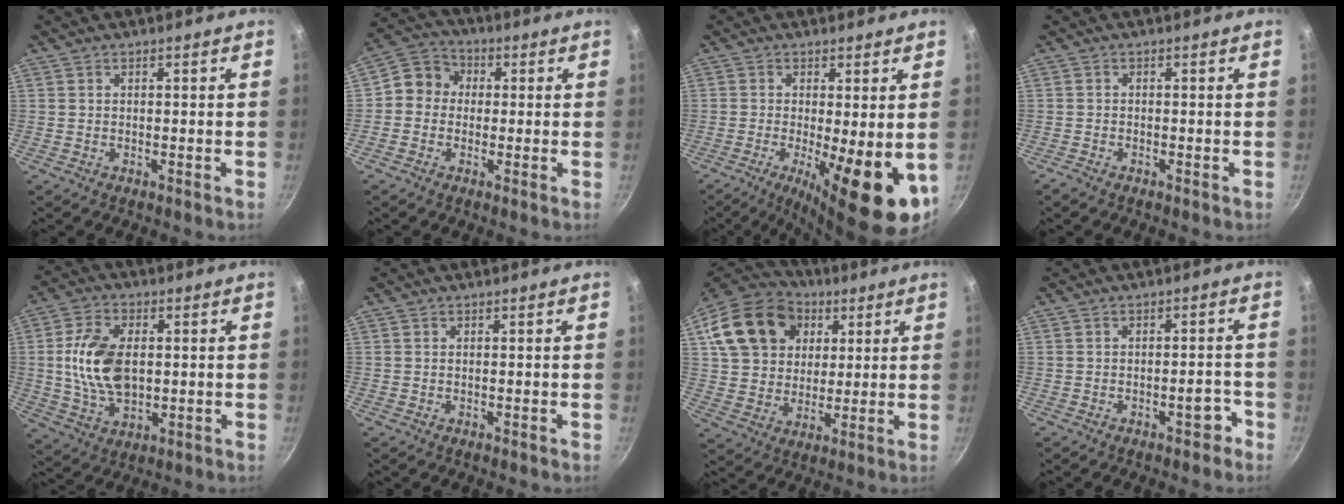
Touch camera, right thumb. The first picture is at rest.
{"total": 6.8, "force": [0.0, 6.2, 2.9], "torque": [-0.024, 0.016, -0.026]}
{"total": 13.8, "force": [-2.9, 3.9, 12.9], "torque": [-0.181, -0.012, -0.034]}
{"total": 1.2, "force": [-1.0, 0.4, 0.4], "torque": [-0.018, 0.007, -0.021]}
{"total": 12.7, "force": [0.9, 7.8, 10.1], "torque": [-0.178, 0.000, 0.017]}
{"total": 0.0}
{"total": 20.4, "force": [7.1, 16.0, 10.5], "torque": [-0.189, 0.018, 0.126]}
{"total": 3.2, "force": [-1.9, 1.5, 2.1], "torque": [-0.007, 0.028, -0.020]}